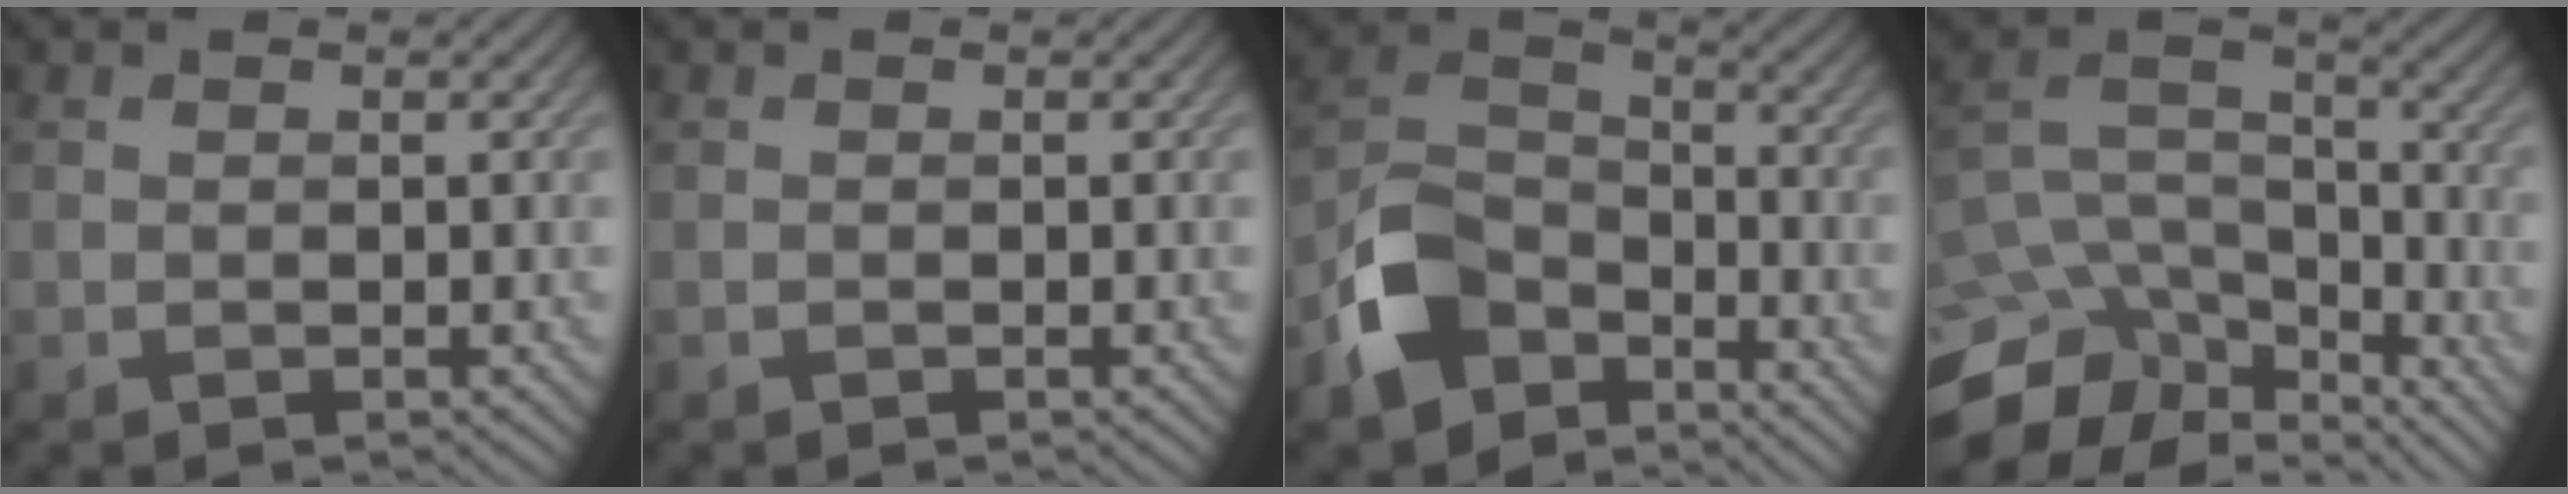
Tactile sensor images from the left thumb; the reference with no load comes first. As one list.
[{"total": 0.0}, {"total": 9.7, "force": [-6.1, 5.9, 4.8], "torque": [-0.102, -0.006, -0.145]}, {"total": 12.5, "force": [-8.9, 6.2, 6.3], "torque": [-0.177, -0.011, -0.129]}]